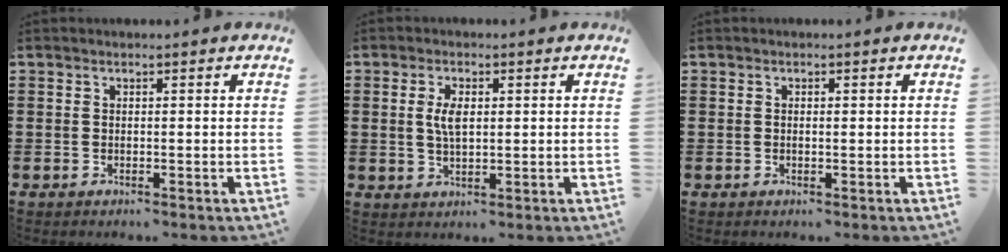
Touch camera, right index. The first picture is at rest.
{"total": 3.7, "force": [0.6, 1.6, 3.2], "torque": [-0.067, 0.009, 0.009]}
{"total": 0.5, "force": [0.0, 0.3, 0.5], "torque": [-0.010, 0.000, 0.001]}